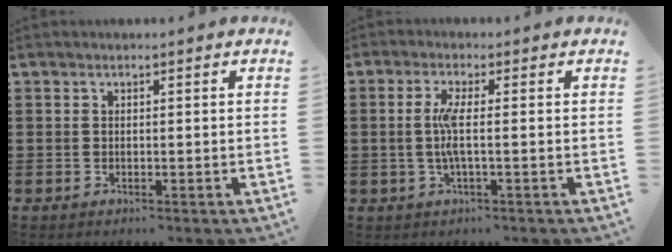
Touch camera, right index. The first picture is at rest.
{"total": 4.0, "force": [-0.3, 0.2, 3.9], "torque": [-0.087, -0.009, -0.013]}